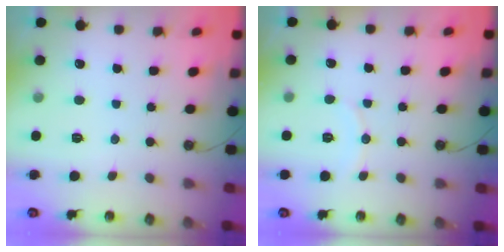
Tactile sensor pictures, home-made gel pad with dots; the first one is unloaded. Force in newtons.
{"total": 3.9, "press": 3.9, "slide": 0.5}